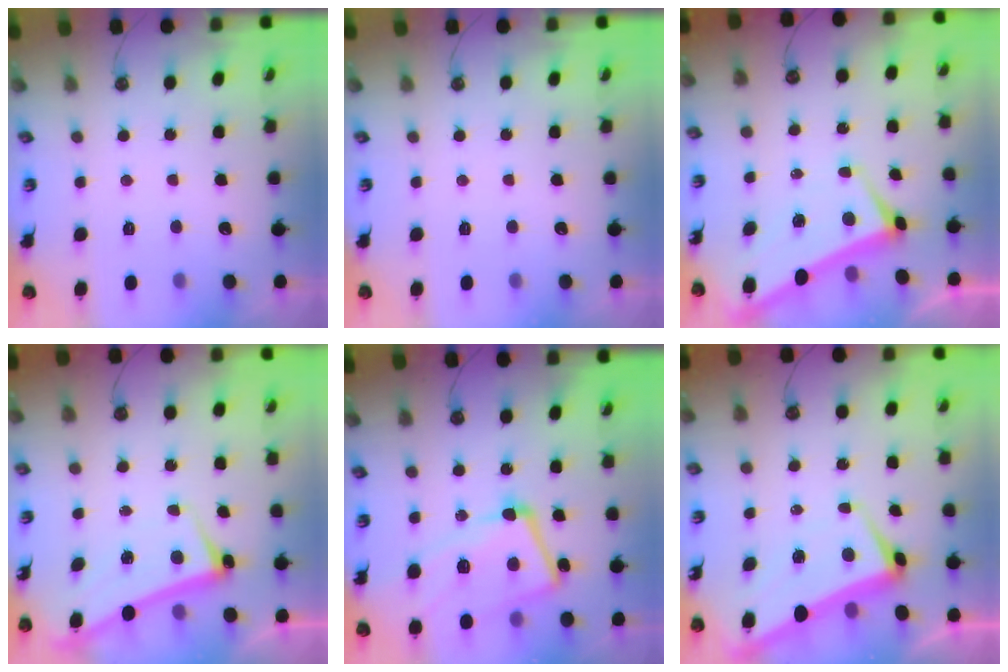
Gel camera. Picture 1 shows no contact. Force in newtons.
{"total": 0.0}
{"total": 2.9, "press": 2.8, "slide": 0.9}
{"total": 2.9, "press": 2.9, "slide": 0.4}
{"total": 12.2, "press": 12.0, "slide": 1.9}
{"total": 0.8, "press": 0.3, "slide": 0.8}